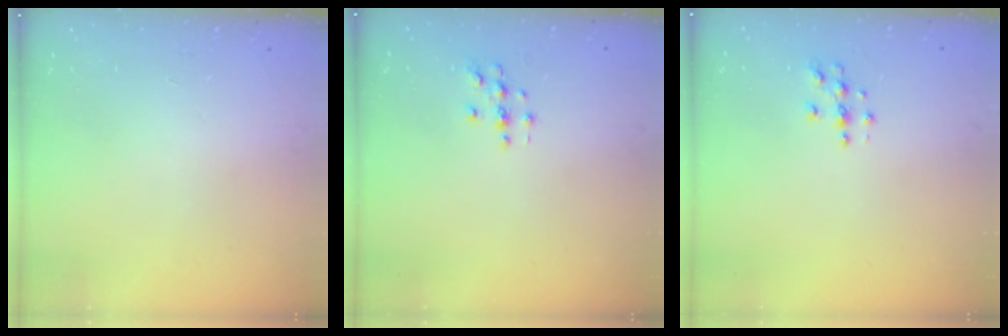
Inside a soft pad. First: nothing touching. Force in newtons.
{"total": 2.9, "press": 2.9, "slide": 0.3}
{"total": 3.8, "press": 3.8, "slide": 0.5}